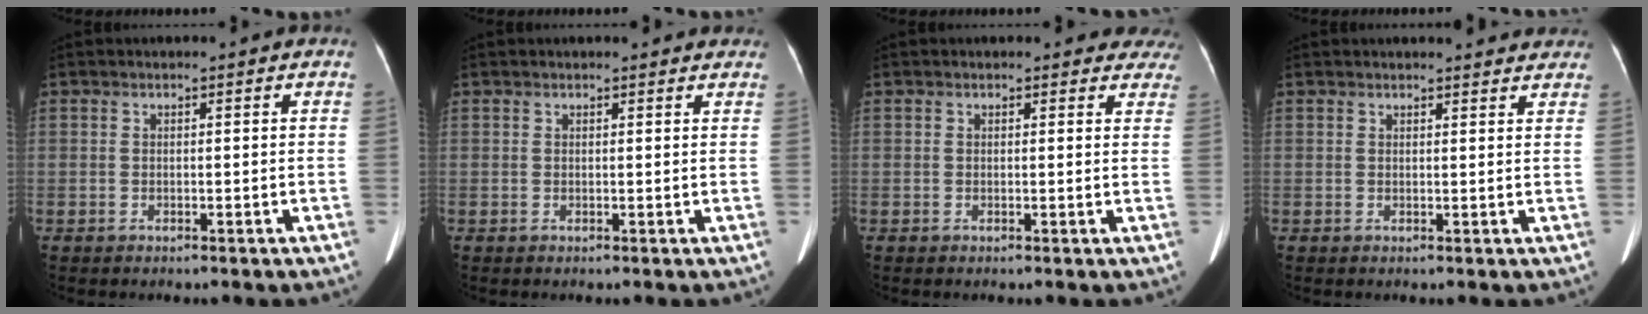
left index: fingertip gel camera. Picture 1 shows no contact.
{"total": 4.3, "force": [4.0, 1.1, 1.4], "torque": [-0.010, 0.012, 0.036]}
{"total": 7.9, "force": [7.3, 2.9, 1.1], "torque": [0.029, -0.011, 0.046]}
{"total": 6.8, "force": [6.4, 1.5, 1.7], "torque": [-0.007, 0.005, 0.057]}